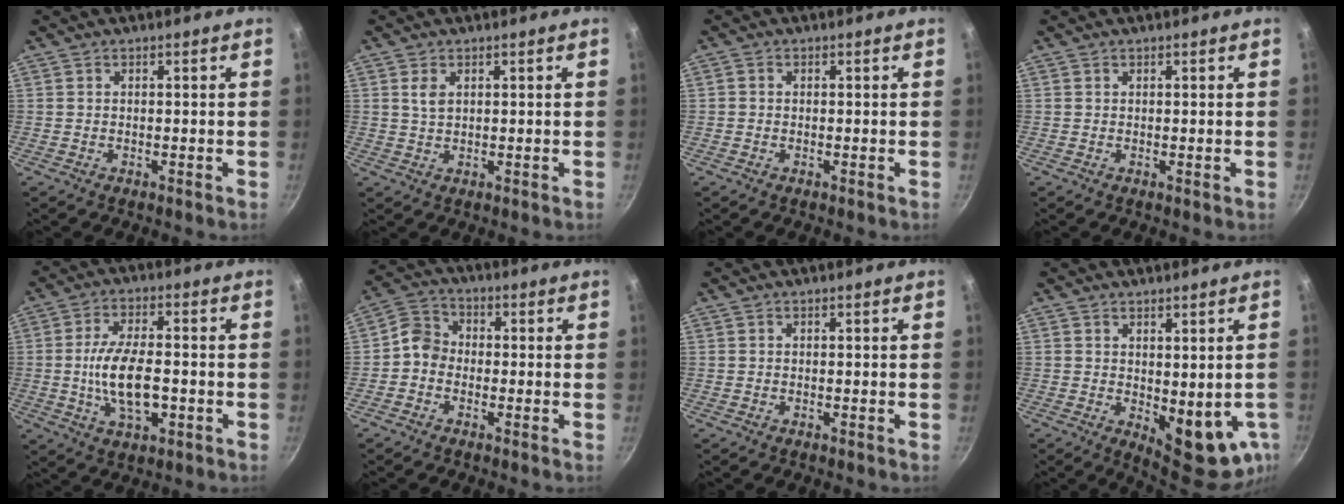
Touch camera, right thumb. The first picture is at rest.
{"total": 2.4, "force": [0.9, 1.4, 1.6], "torque": [-0.030, -0.006, 0.020]}
{"total": 0.7, "force": [-0.2, 0.6, 0.3], "torque": [-0.005, 0.002, -0.004]}
{"total": 0.0}
{"total": 10.2, "force": [-2.0, 4.9, 8.6], "torque": [-0.140, 0.016, -0.033]}
{"total": 5.2, "force": [-1.4, 4.4, 2.3], "torque": [-0.023, 0.021, -0.046]}
{"total": 0.0}
{"total": 12.0, "force": [-1.0, 5.7, 10.5], "torque": [-0.102, -0.013, 0.005]}